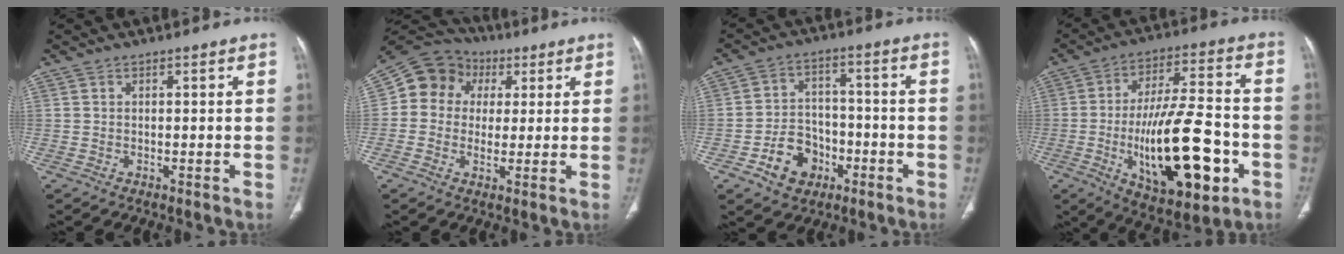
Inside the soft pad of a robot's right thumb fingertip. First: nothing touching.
{"total": 11.1, "force": [2.3, 9.7, 4.9], "torque": [-0.068, 0.018, 0.028]}
{"total": 9.7, "force": [-4.4, 7.6, 4.1], "torque": [-0.031, 0.038, -0.070]}
{"total": 23.3, "force": [-6.6, 9.2, 20.4], "torque": [-0.321, 0.025, -0.091]}